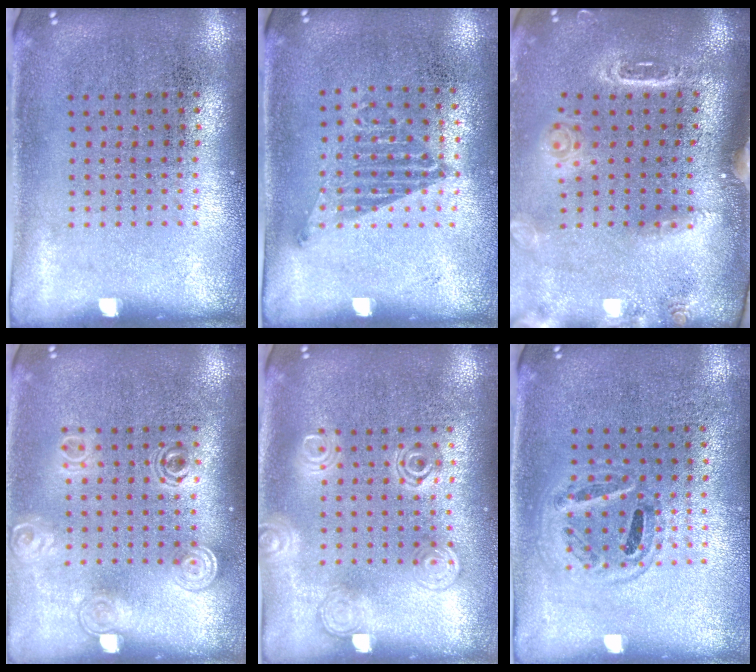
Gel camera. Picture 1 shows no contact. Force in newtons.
{"total": 1.0, "press": 0.8, "slide": 0.6}
{"total": 1.8, "press": 1.7, "slide": 0.6}
{"total": 1.5, "press": 1.3, "slide": 0.9}
{"total": 1.3, "press": 1.2, "slide": 0.3}
{"total": 0.9, "press": 0.9, "slide": 0.1}